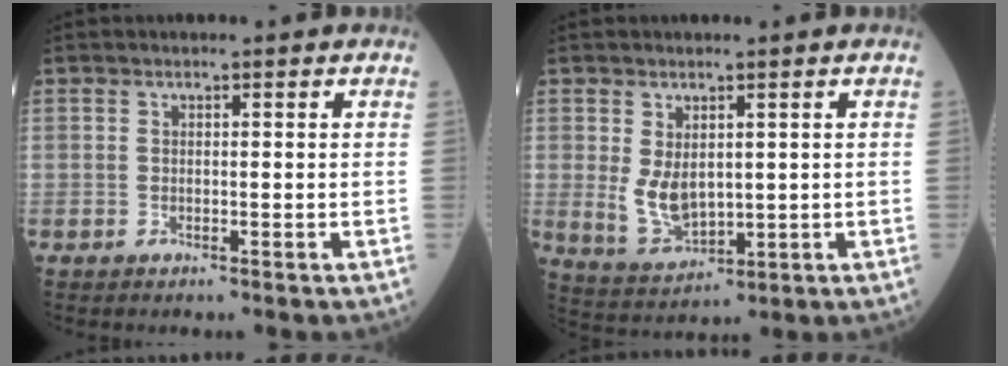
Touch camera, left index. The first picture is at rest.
{"total": 5.8, "force": [0.7, 3.5, 4.6], "torque": [-0.103, -0.010, 0.032]}